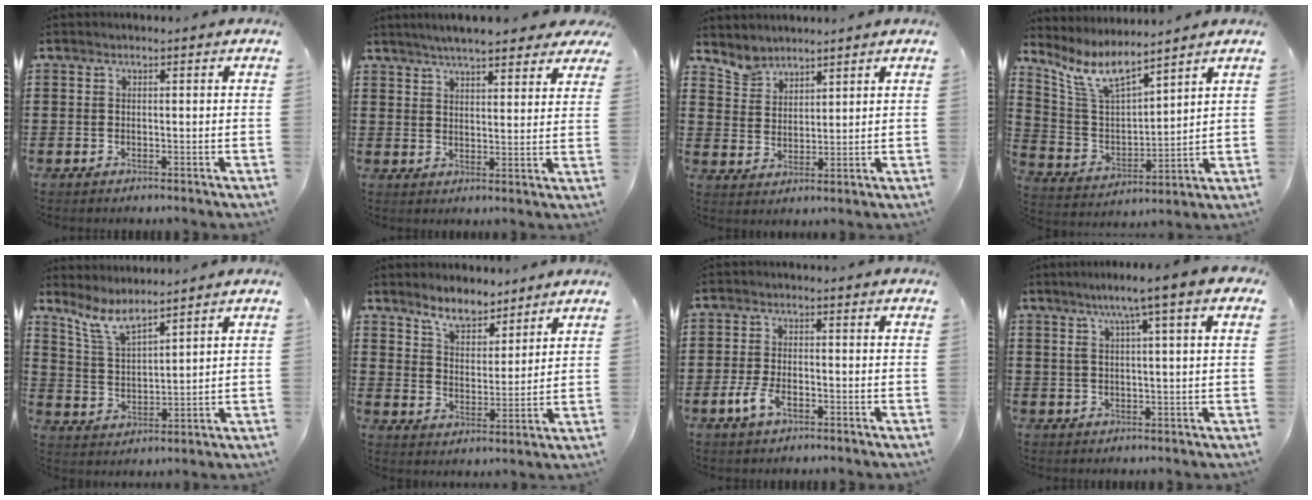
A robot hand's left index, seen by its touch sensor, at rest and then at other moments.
{"total": 5.6, "force": [5.2, 0.6, 2.2], "torque": [-0.061, -0.012, 0.093]}
{"total": 3.9, "force": [3.7, 1.3, -0.1], "torque": [-0.014, -0.007, 0.072]}
{"total": 8.4, "force": [6.5, 2.4, 4.8], "torque": [-0.121, -0.022, 0.115]}
{"total": 6.5, "force": [5.4, 1.1, 3.5], "torque": [-0.086, -0.019, 0.097]}
{"total": 6.0, "force": [5.5, 1.9, 1.6], "torque": [-0.044, -0.016, 0.099]}
{"total": 4.2, "force": [-1.8, 2.2, 3.1], "torque": [-0.074, -0.002, -0.038]}
{"total": 5.0, "force": [1.9, -0.3, 4.6], "torque": [-0.096, -0.001, 0.026]}